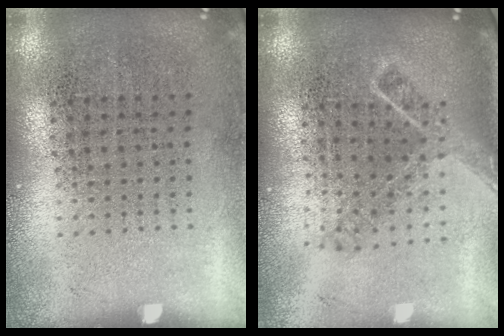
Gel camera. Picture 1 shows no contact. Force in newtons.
{"total": 1.7, "press": 1.2, "slide": 1.1}